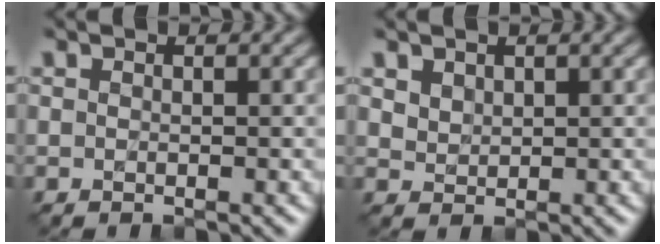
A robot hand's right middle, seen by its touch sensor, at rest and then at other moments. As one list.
[{"total": 1.4, "force": [1.0, 0.9, 0.4], "torque": [-0.009, -0.004, 0.026]}]